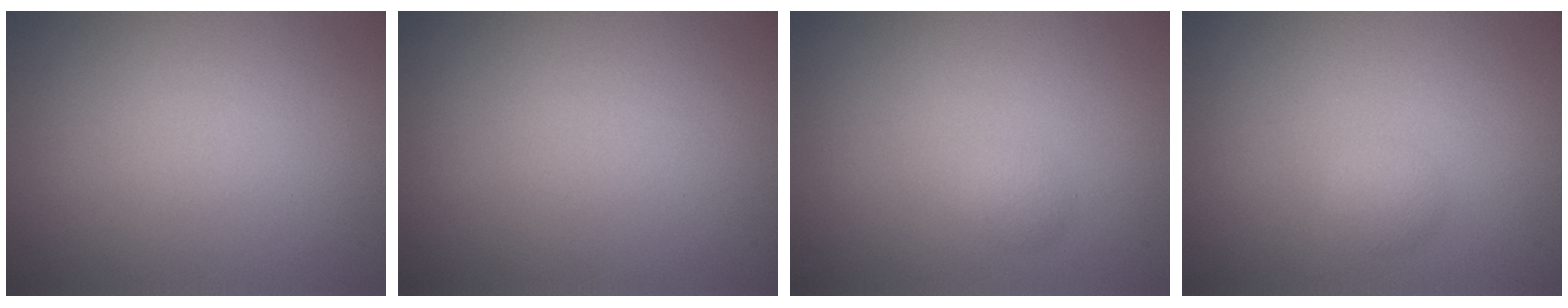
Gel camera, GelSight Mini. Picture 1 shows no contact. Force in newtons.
{"total": 0.0}
{"total": 0.8, "press": 0.8, "slide": 0.0}
{"total": 1.1, "press": 1.1, "slide": 0.1}